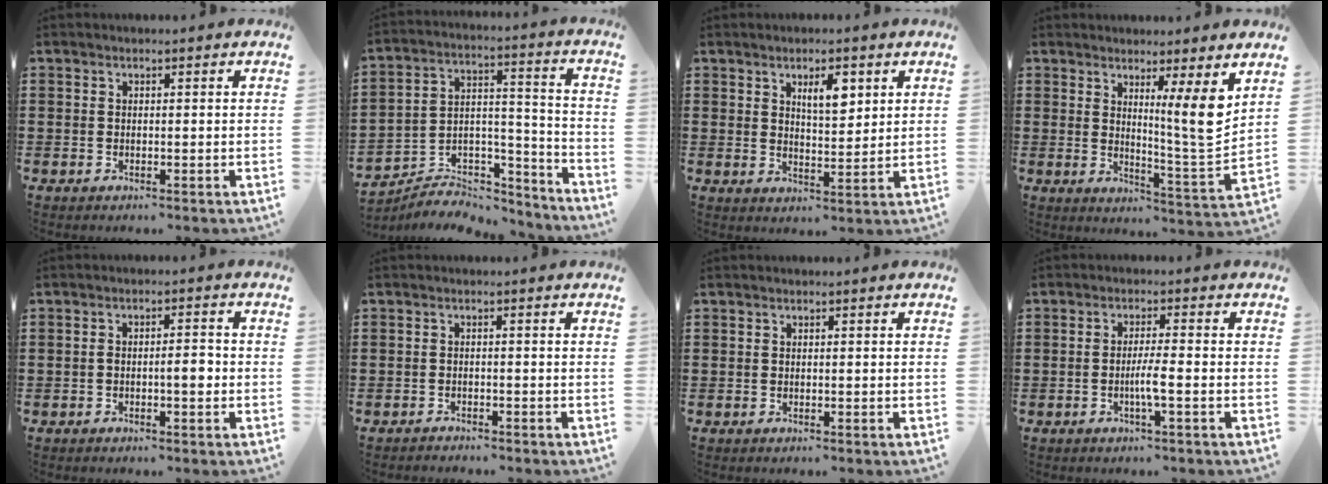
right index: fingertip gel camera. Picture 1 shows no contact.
{"total": 6.1, "force": [-5.5, 2.5, 1.0], "torque": [-0.013, 0.012, -0.105]}
{"total": 4.6, "force": [2.3, 1.7, 3.6], "torque": [-0.061, 0.002, 0.036]}
{"total": 8.6, "force": [4.7, 0.0, 7.2], "torque": [-0.108, -0.040, 0.070]}
{"total": 3.1, "force": [-0.8, 0.8, 2.9], "torque": [-0.044, 0.001, -0.018]}
{"total": 1.1, "force": [-1.1, 0.1, 0.0], "torque": [-0.003, 0.002, -0.024]}
{"total": 0.0}
{"total": 3.2, "force": [-1.0, 0.0, 3.0], "torque": [-0.060, -0.008, -0.022]}